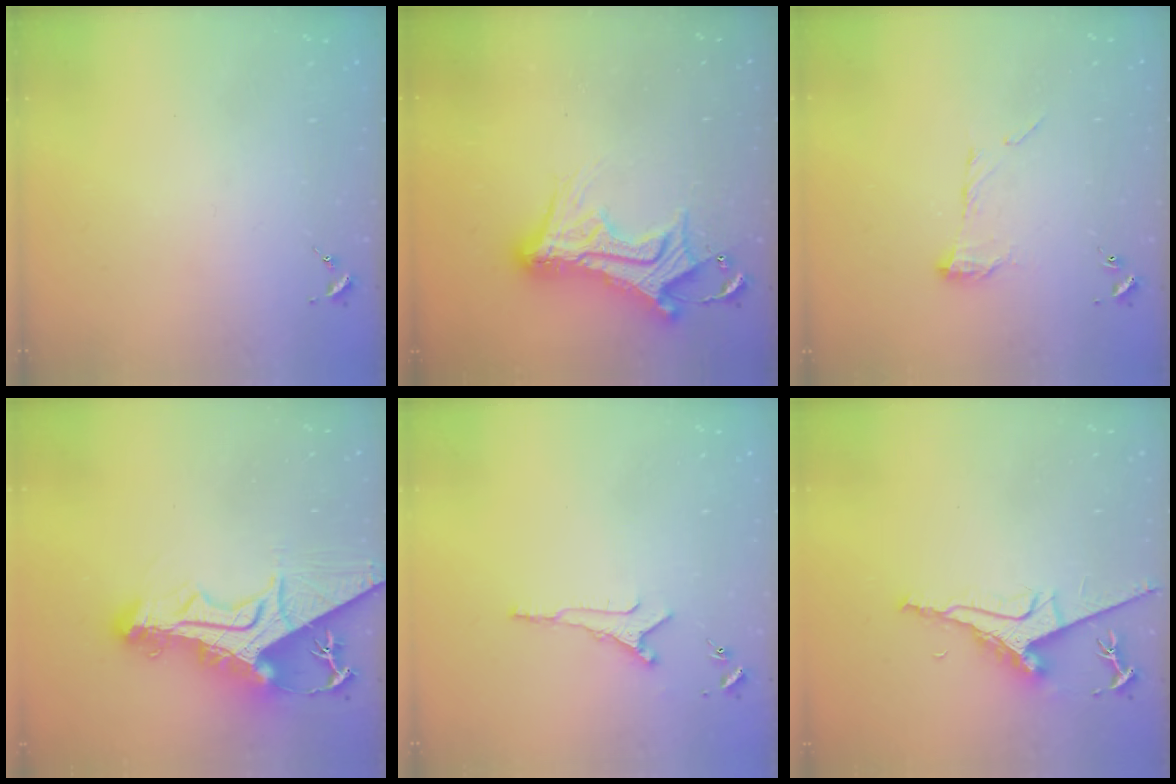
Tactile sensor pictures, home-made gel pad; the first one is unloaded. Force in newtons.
{"total": 16.3, "press": 16.2, "slide": 1.3}
{"total": 8.9, "press": 8.9, "slide": 0.1}
{"total": 19.2, "press": 19.1, "slide": 1.9}
{"total": 7.1, "press": 7.0, "slide": 0.8}
{"total": 9.3, "press": 9.2, "slide": 1.3}